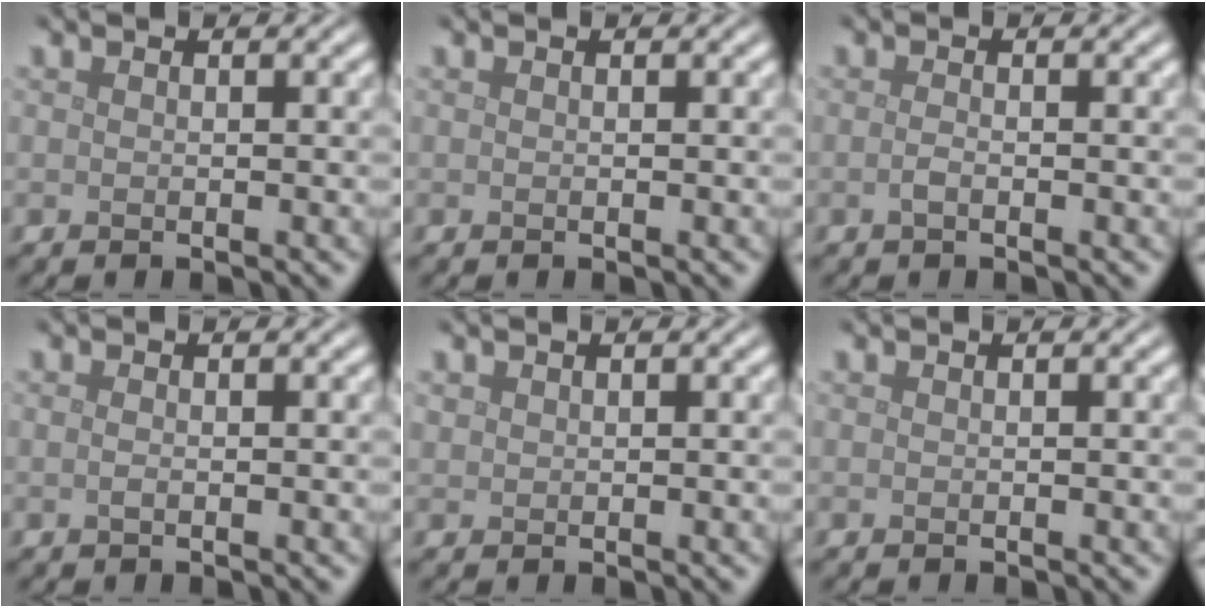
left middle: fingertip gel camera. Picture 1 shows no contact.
{"total": 0.0}
{"total": 0.8, "force": [-0.4, 0.2, 0.7], "torque": [-0.018, 0.001, -0.008]}
{"total": 0.6, "force": [-0.1, 0.2, 0.5], "torque": [-0.015, -0.001, -0.002]}
{"total": 0.6, "force": [0.4, 0.5, 0.1], "torque": [-0.002, 0.000, 0.011]}
{"total": 0.0}